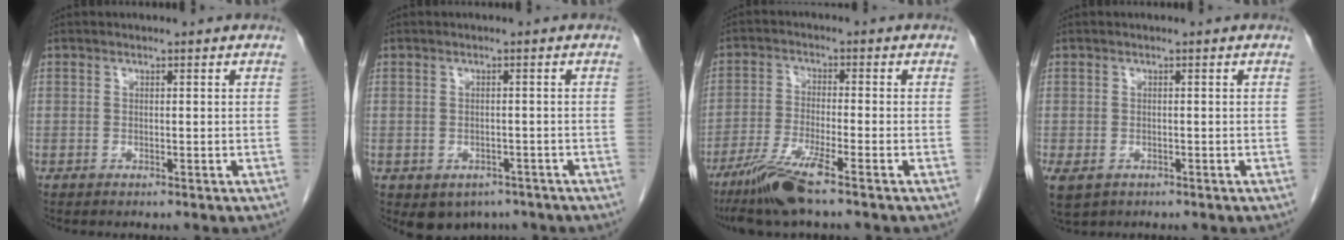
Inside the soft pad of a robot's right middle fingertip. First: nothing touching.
{"total": 4.3, "force": [-2.8, 3.1, 1.1], "torque": [-0.005, 0.004, -0.033]}
{"total": 7.8, "force": [-5.5, -0.3, 5.6], "torque": [-0.114, -0.026, -0.108]}
{"total": 5.1, "force": [-2.8, 3.4, 2.7], "torque": [-0.064, -0.012, -0.038]}